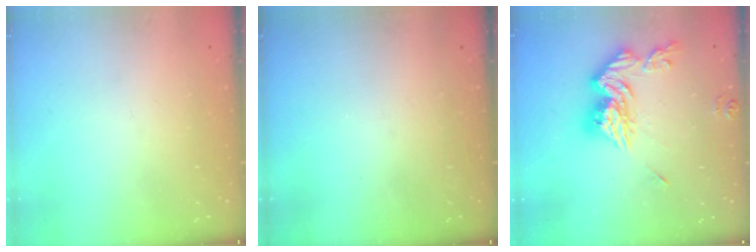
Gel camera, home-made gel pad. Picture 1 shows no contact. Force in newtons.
{"total": 0.0}
{"total": 13.7, "press": 13.6, "slide": 1.3}